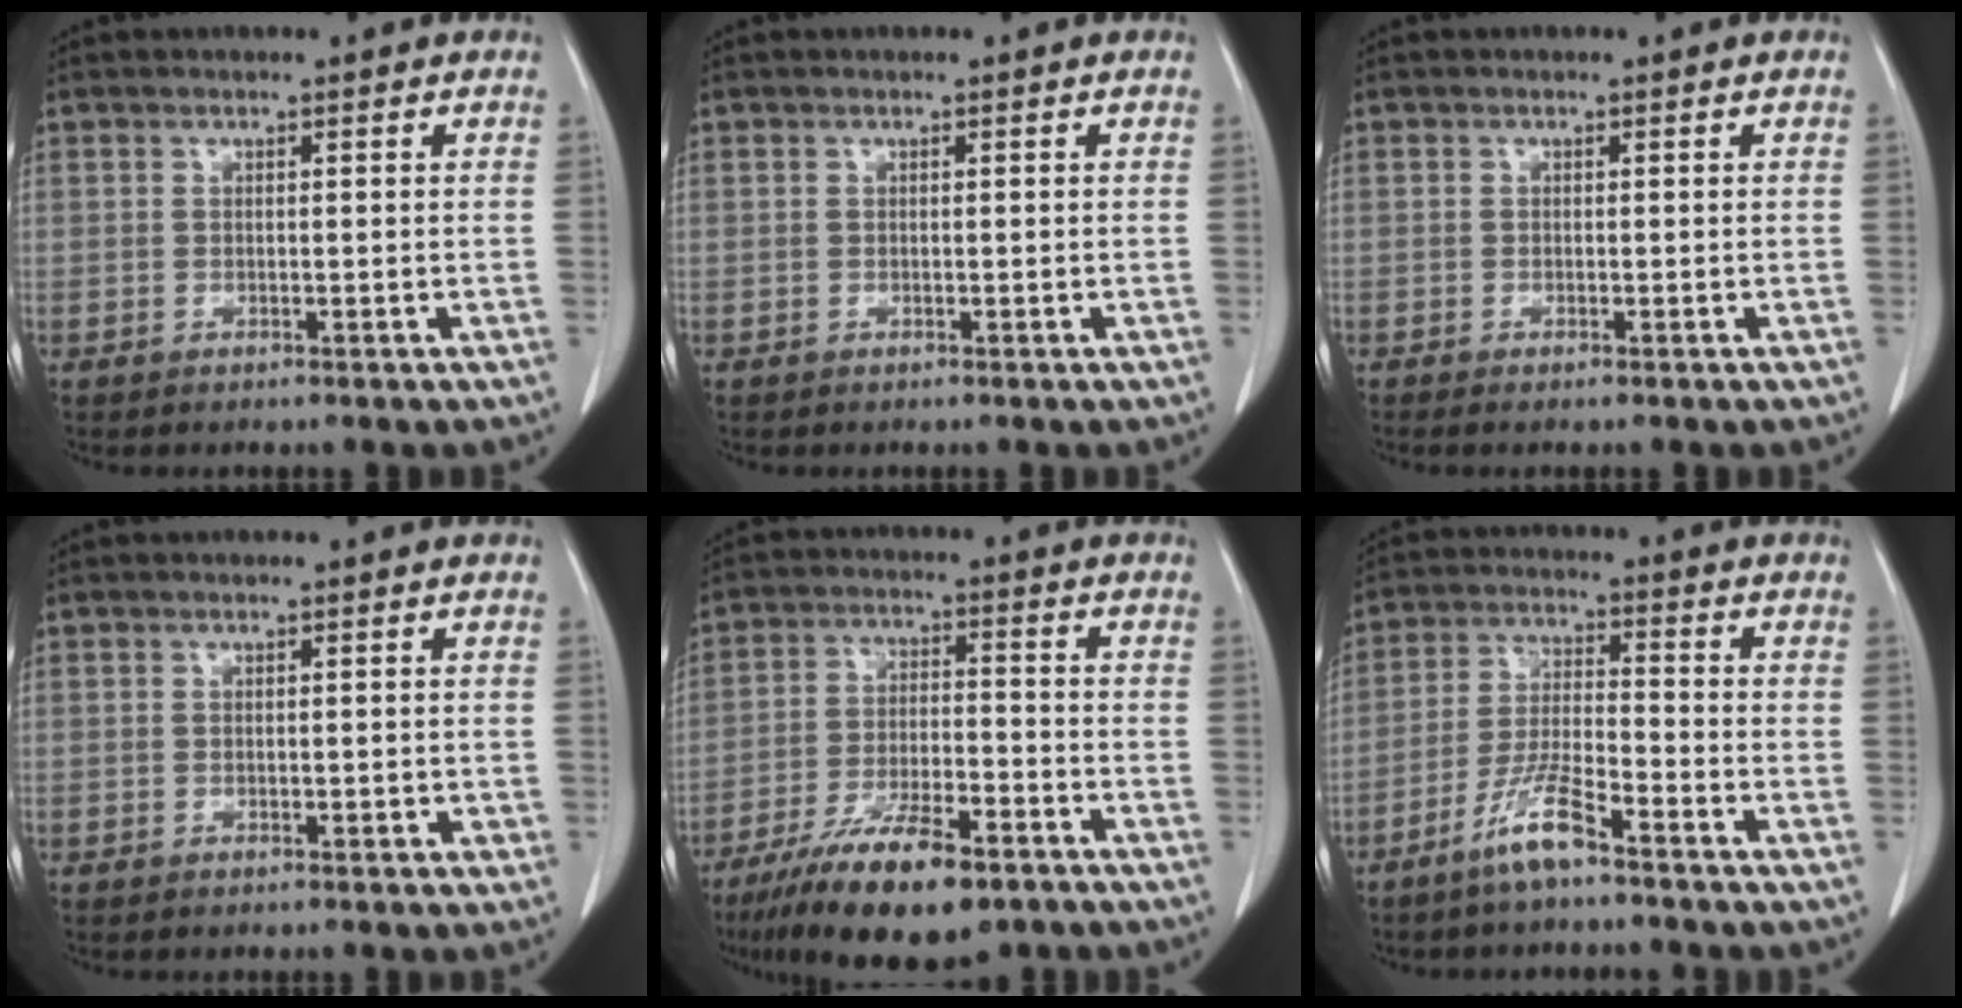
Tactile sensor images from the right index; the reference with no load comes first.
{"total": 0.0}
{"total": 0.8, "force": [-0.7, -0.1, 0.5], "torque": [-0.010, -0.002, -0.010]}
{"total": 1.1, "force": [-0.1, 0.7, 0.8], "torque": [-0.011, 0.005, 0.002]}
{"total": 14.3, "force": [-9.7, 3.4, 9.9], "torque": [-0.181, -0.024, -0.166]}
{"total": 7.4, "force": [-5.3, 0.5, 5.2], "torque": [-0.110, -0.011, -0.107]}